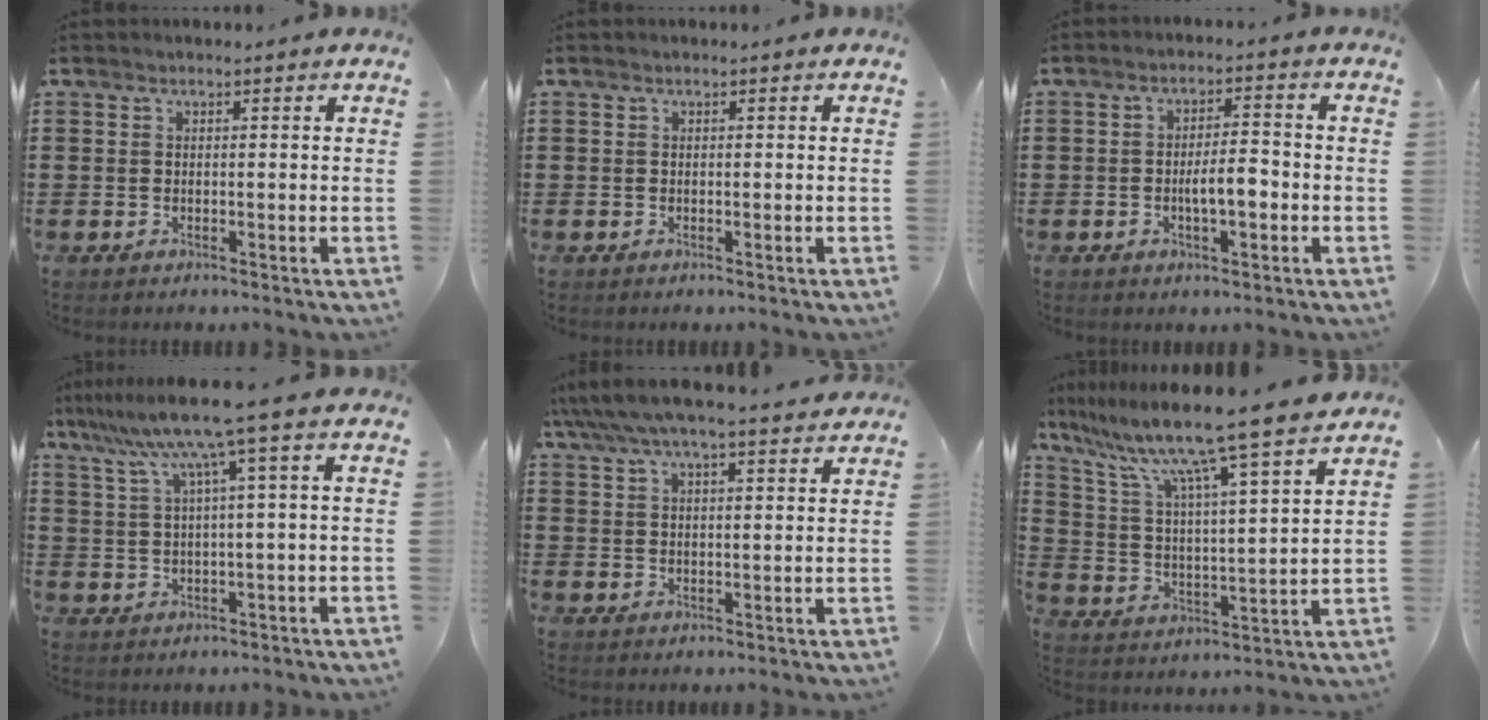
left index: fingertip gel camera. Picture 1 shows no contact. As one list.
[{"total": 0.0}, {"total": 4.7, "force": [-1.2, 1.5, 4.3], "torque": [-0.068, 0.005, -0.025]}, {"total": 8.7, "force": [4.5, -0.8, 7.4], "torque": [-0.160, -0.017, 0.071]}, {"total": 5.1, "force": [4.5, 0.6, 2.3], "torque": [-0.060, -0.013, 0.077]}, {"total": 10.5, "force": [8.9, -1.1, 5.4], "torque": [-0.141, -0.063, 0.143]}]